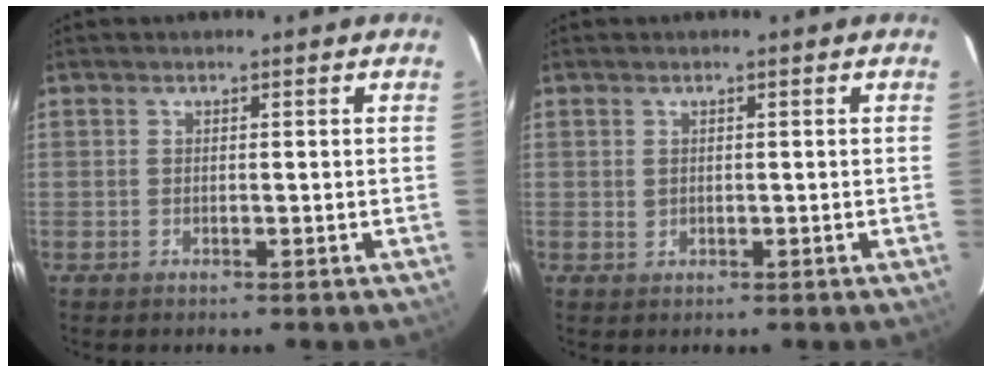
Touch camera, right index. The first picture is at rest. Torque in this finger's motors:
{"motor_torque": [0.09, 0.04, -0.02, 0.01]}